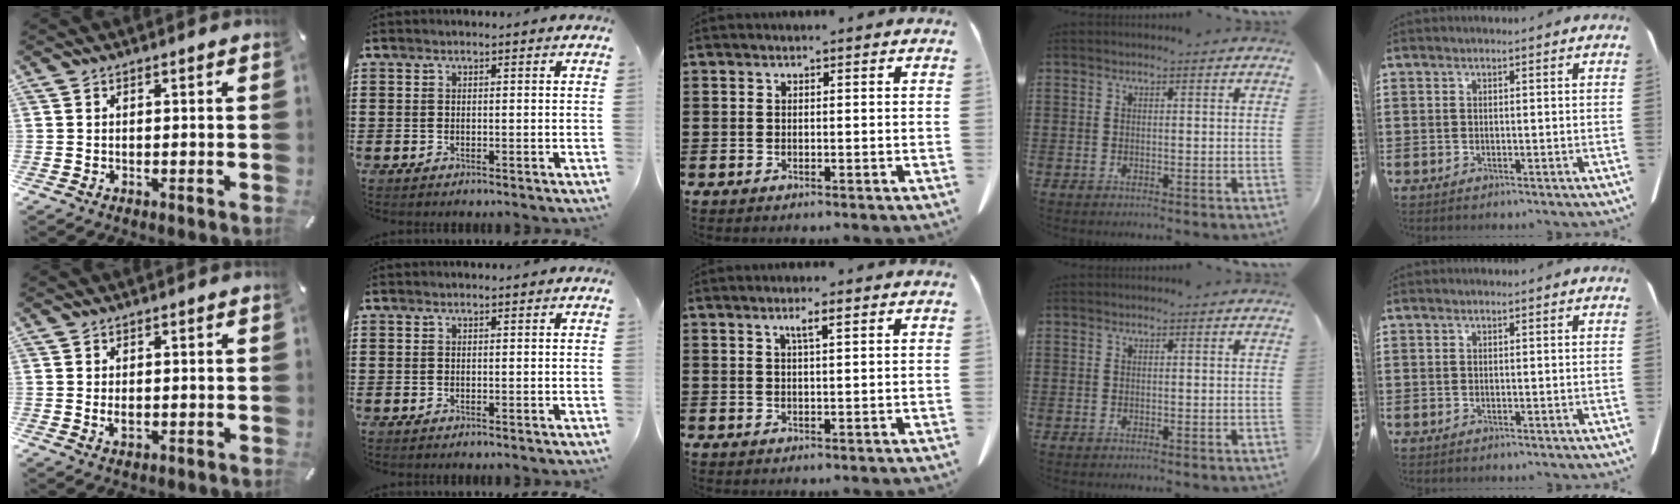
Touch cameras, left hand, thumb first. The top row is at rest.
{"thumb": {"total": 1.8, "force": [0.0, 1.2, 1.4], "torque": [-0.021, -0.002, -0.002]}, "middle": {"total": 2.2, "force": [1.1, 0.2, 1.9], "torque": [-0.039, 0.003, 0.017]}}